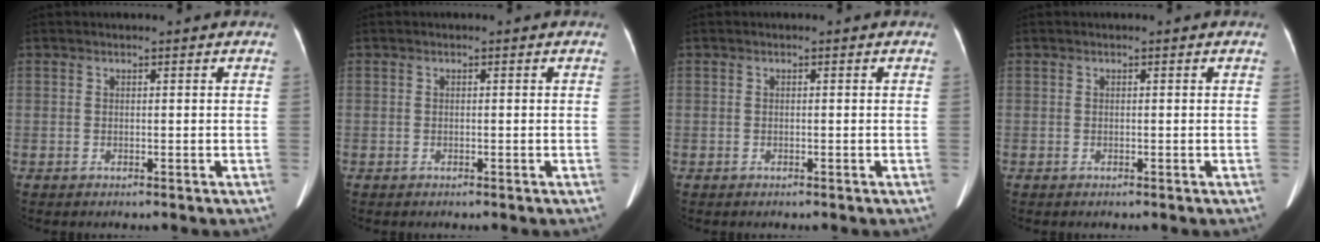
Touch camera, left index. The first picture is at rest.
{"total": 0.0}
{"total": 0.0}
{"total": 0.0}